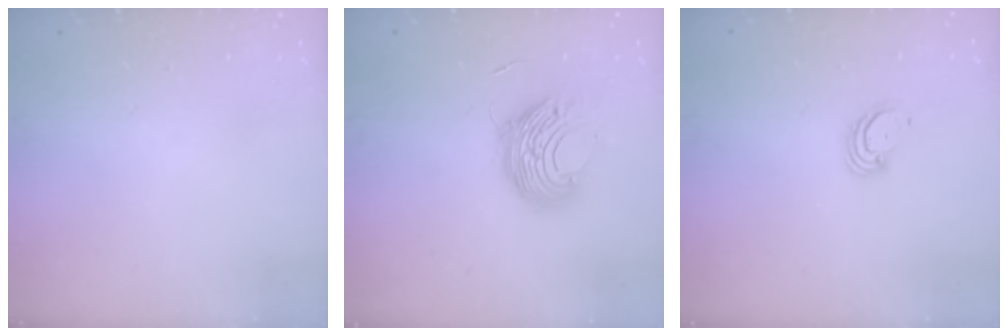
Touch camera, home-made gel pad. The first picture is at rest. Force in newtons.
{"total": 11.1, "press": 11.1, "slide": 0.9}
{"total": 3.8, "press": 3.8, "slide": 0.3}